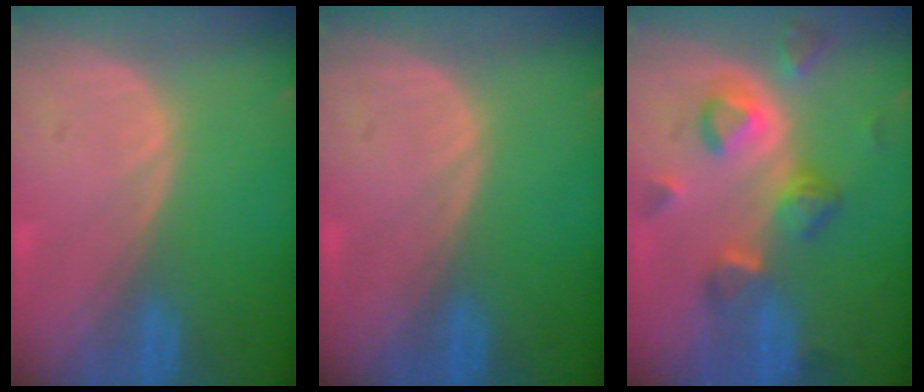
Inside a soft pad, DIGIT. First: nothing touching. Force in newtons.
{"total": 0.0}
{"total": 7.9, "press": 7.1, "slide": 3.4}